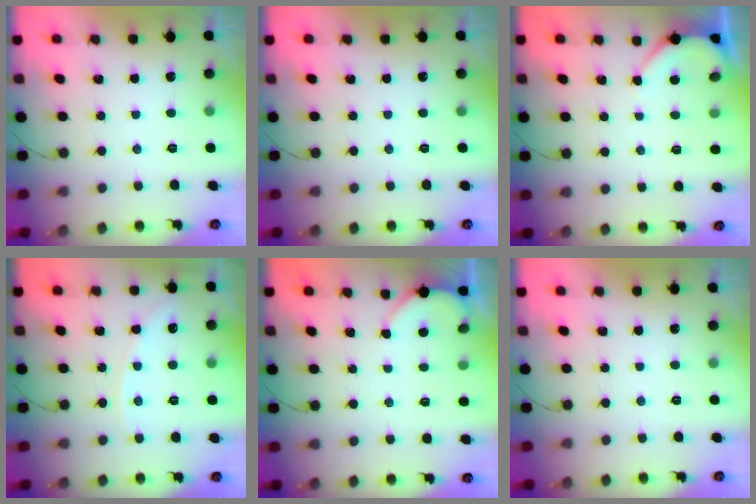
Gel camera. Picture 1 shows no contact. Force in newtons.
{"total": 0.0}
{"total": 3.2, "press": 3.2, "slide": 0.4}
{"total": 6.0, "press": 6.0, "slide": 0.9}
{"total": 2.0, "press": 2.0, "slide": 0.2}
{"total": 0.0}